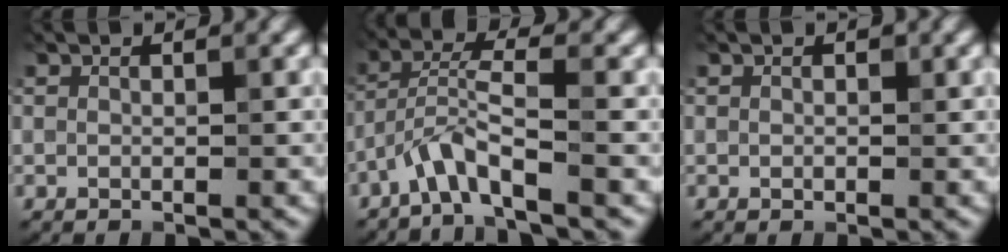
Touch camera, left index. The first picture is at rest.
{"total": 3.8, "force": [-2.6, 0.1, 2.7], "torque": [-0.057, 0.017, -0.060]}
{"total": 0.5, "force": [0.1, 0.4, 0.3], "torque": [-0.005, 0.000, 0.001]}